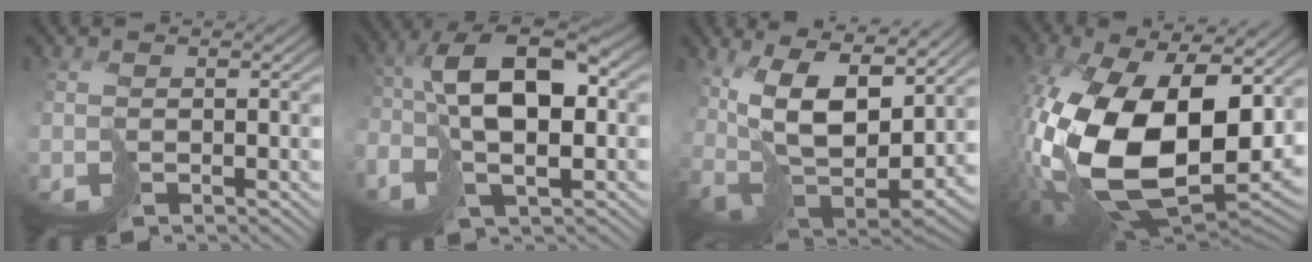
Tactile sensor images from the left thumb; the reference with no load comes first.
{"total": 11.6, "force": [0.3, 5.4, 10.2], "torque": [-0.212, 0.009, 0.001]}
{"total": 14.1, "force": [6.7, 5.8, 11.0], "torque": [-0.206, -0.002, 0.129]}
{"total": 20.2, "force": [0.3, 11.3, 16.7], "torque": [-0.391, -0.056, 0.034]}